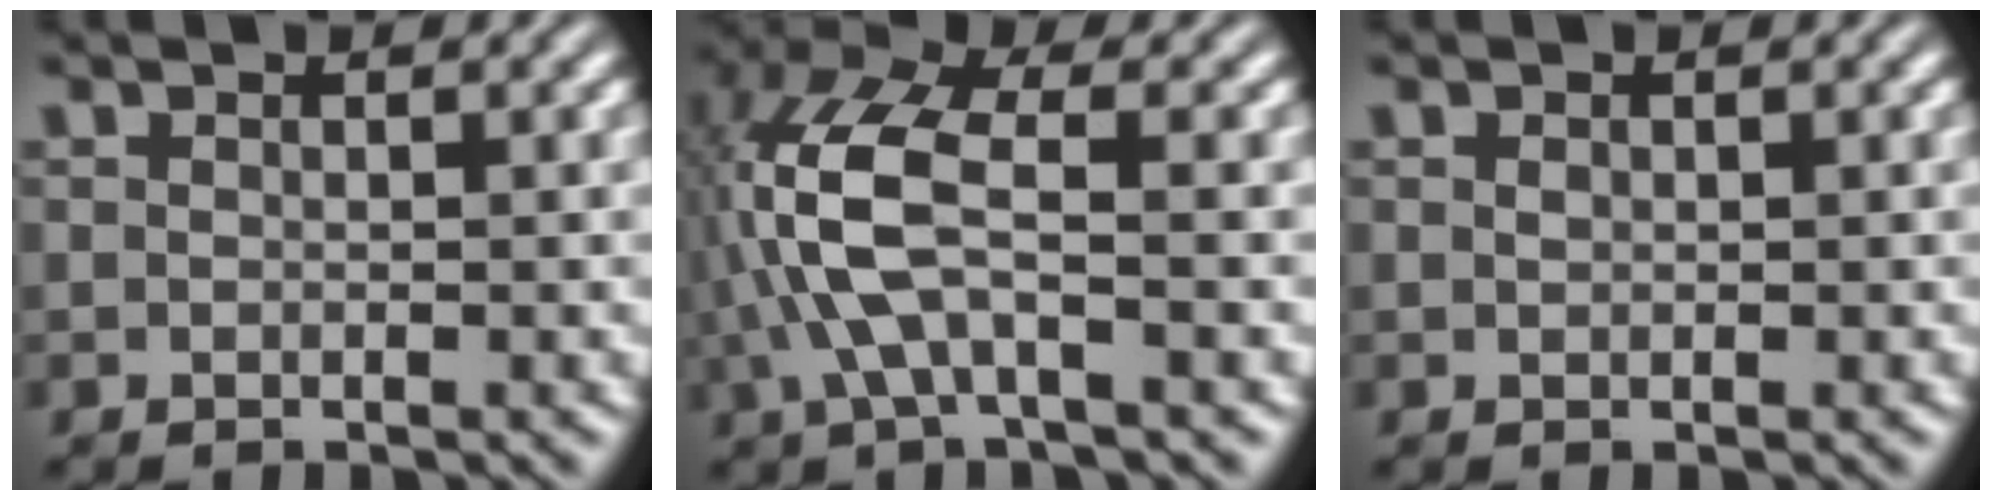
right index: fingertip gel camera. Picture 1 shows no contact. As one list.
[{"total": 6.1, "force": [0.8, 2.4, 5.6], "torque": [-0.132, -0.005, 0.021]}, {"total": 0.6, "force": [0.1, -0.6, 0.0], "torque": [0.001, -0.007, 0.010]}]